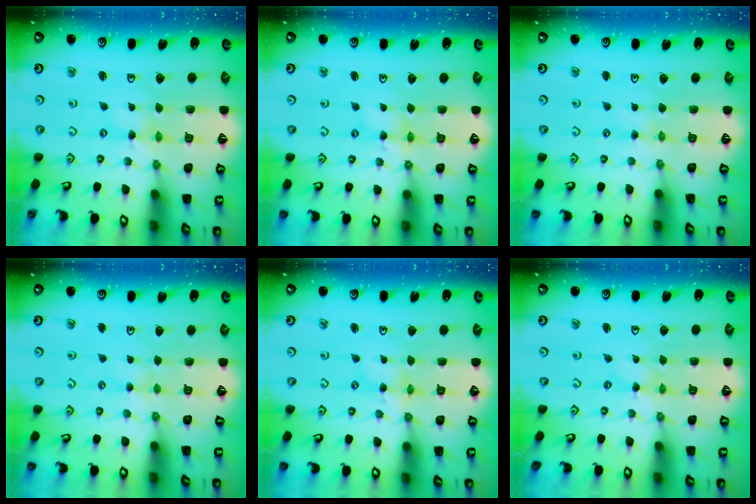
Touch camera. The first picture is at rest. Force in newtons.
{"total": 3.6, "press": 3.5, "slide": 0.4}
{"total": 2.1, "press": 2.1, "slide": 0.3}
{"total": 1.6, "press": 1.5, "slide": 0.4}
{"total": 1.6, "press": 1.6, "slide": 0.2}
{"total": 0.0}